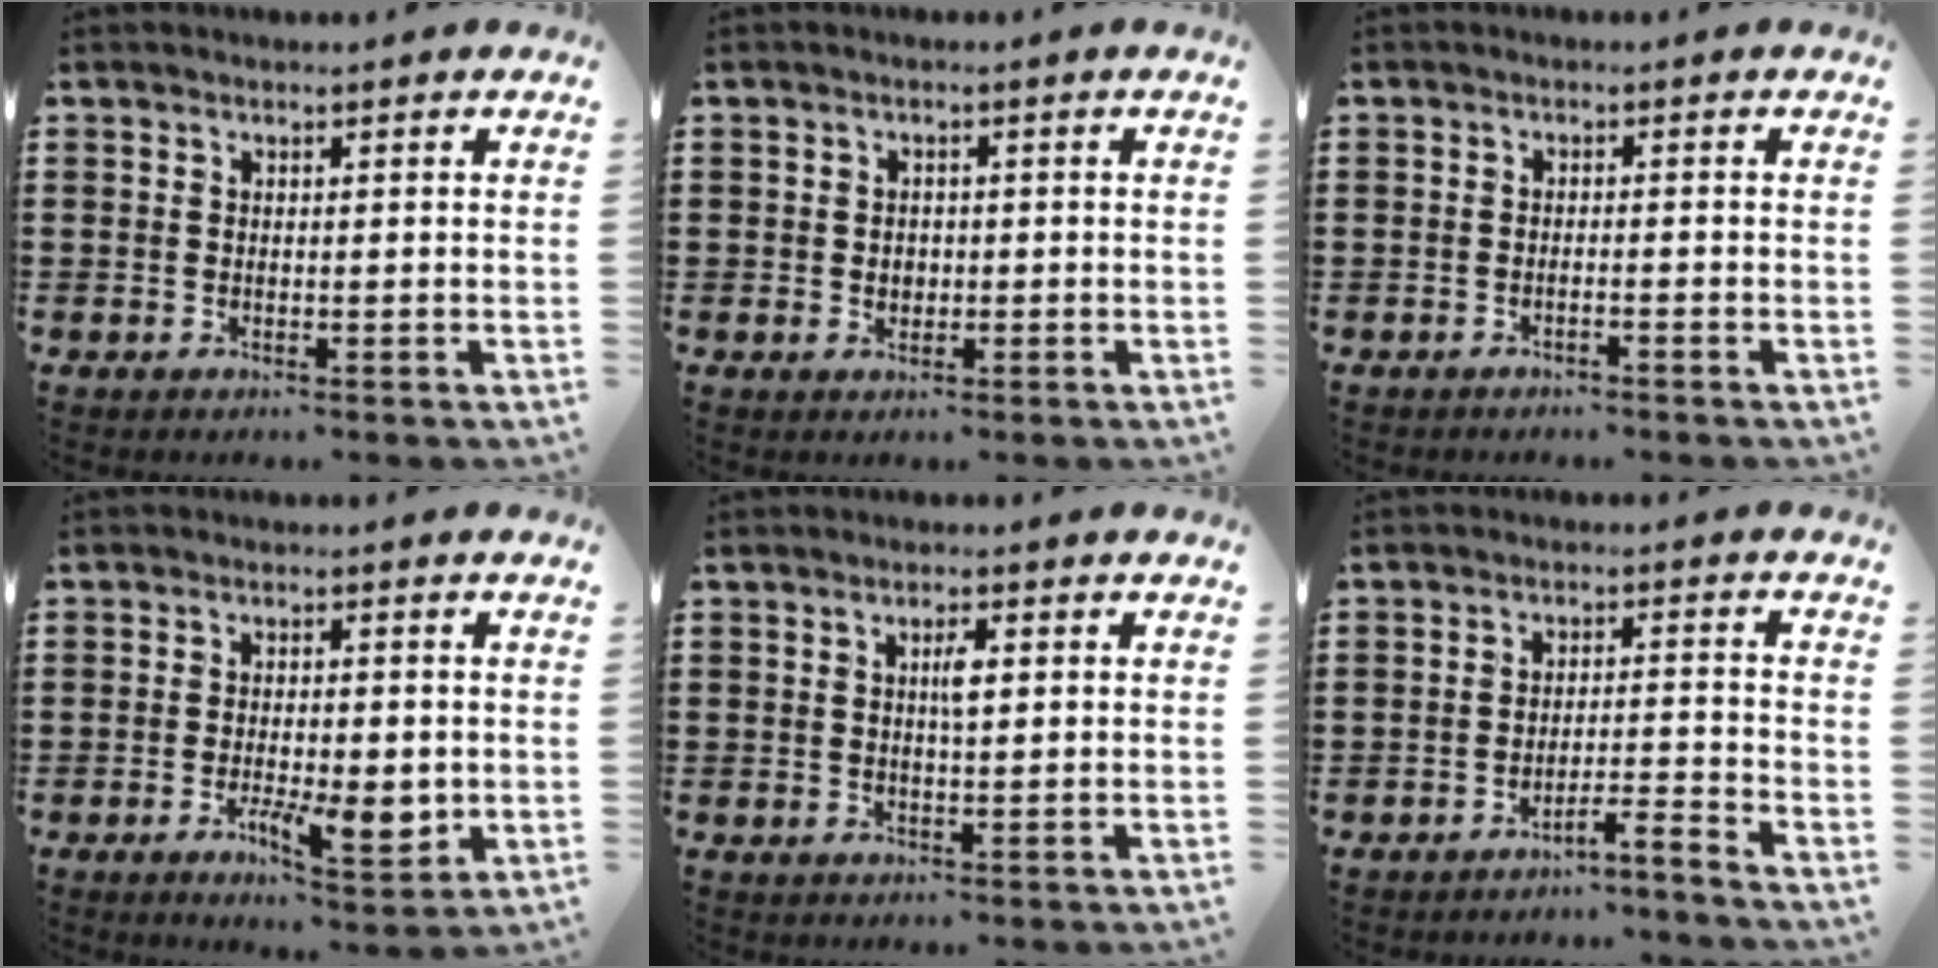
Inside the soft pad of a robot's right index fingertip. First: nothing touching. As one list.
[{"total": 1.3, "force": [0.0, 1.1, 0.7], "torque": [-0.014, 0.007, -0.002]}, {"total": 1.0, "force": [-1.0, 0.0, 0.3], "torque": [-0.006, 0.001, -0.018]}, {"total": 6.6, "force": [-1.8, 2.6, 5.8], "torque": [-0.100, -0.008, -0.030]}, {"total": 2.7, "force": [0.5, 0.8, 2.5], "torque": [-0.051, 0.004, 0.005]}, {"total": 3.6, "force": [-3.5, -0.6, 0.9], "torque": [-0.017, -0.005, -0.071]}]